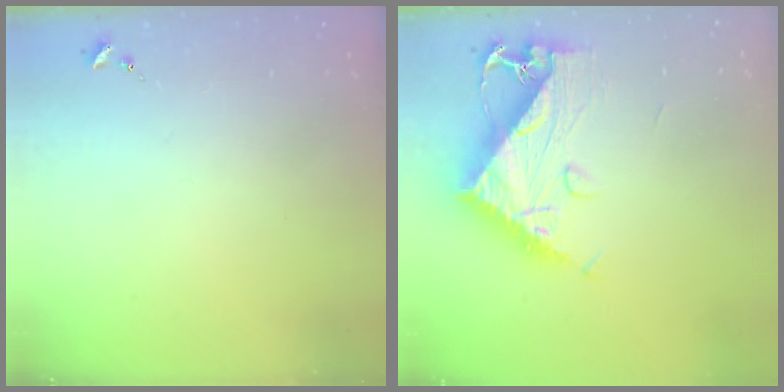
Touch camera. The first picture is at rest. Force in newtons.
{"total": 12.9, "press": 12.8, "slide": 1.2}